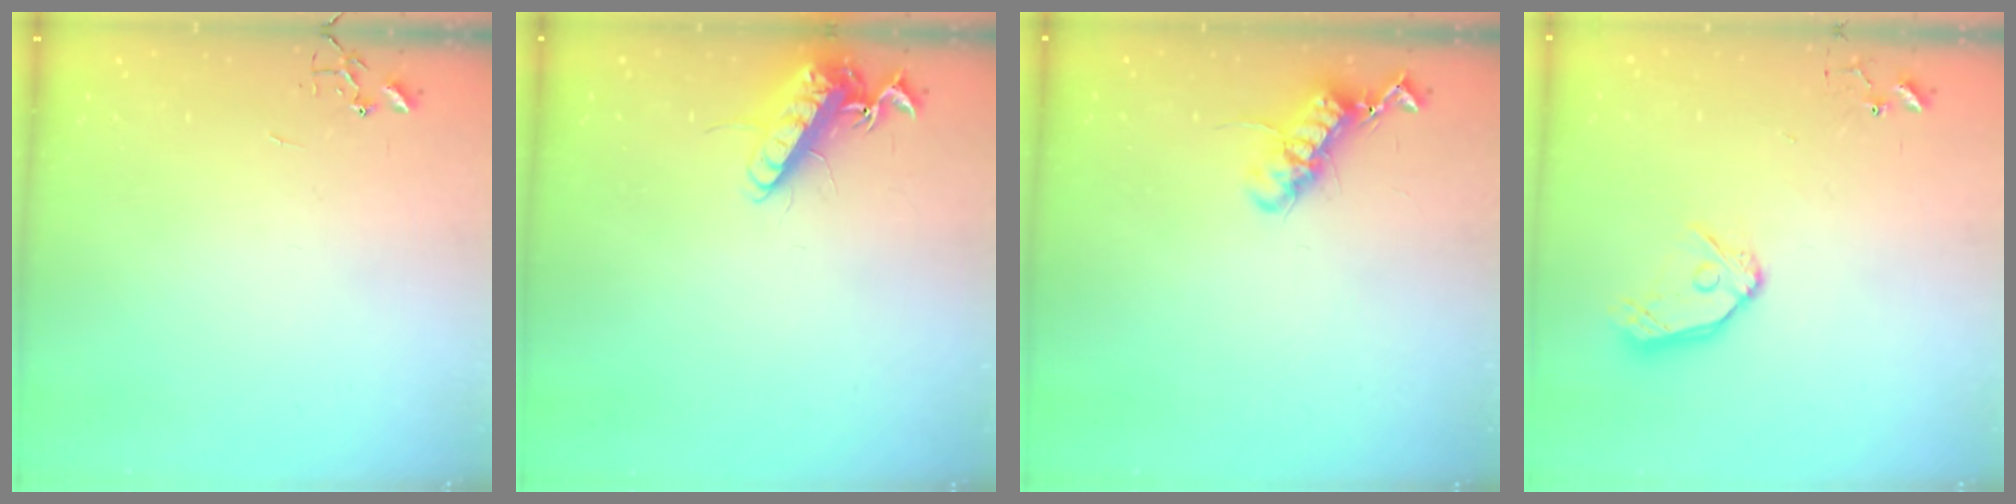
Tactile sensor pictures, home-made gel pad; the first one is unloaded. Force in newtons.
{"total": 14.3, "press": 14.1, "slide": 2.1}
{"total": 12.5, "press": 12.5, "slide": 0.4}
{"total": 12.1, "press": 12.0, "slide": 1.3}